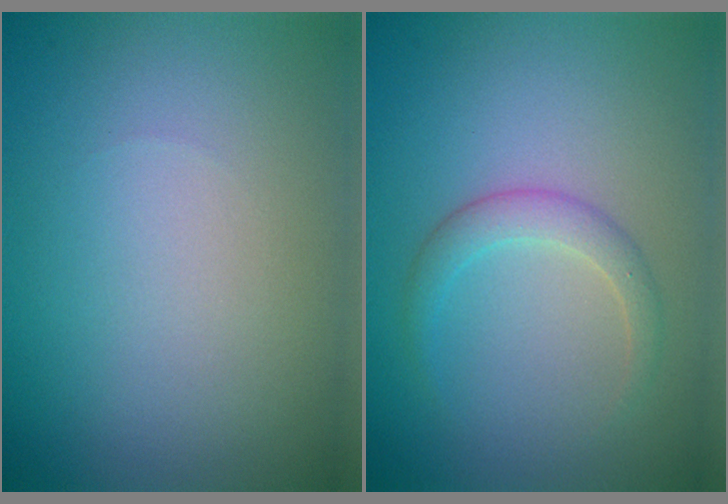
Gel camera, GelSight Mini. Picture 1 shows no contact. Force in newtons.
{"total": 2.0, "press": 2.0, "slide": 0.1}